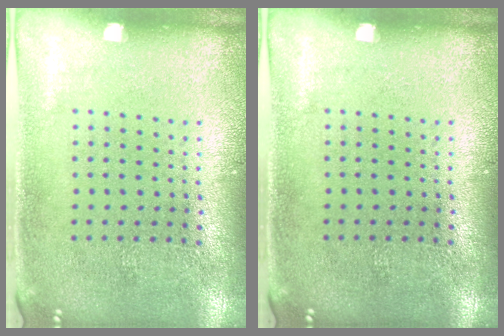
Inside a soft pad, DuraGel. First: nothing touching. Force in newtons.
{"total": 0.0}